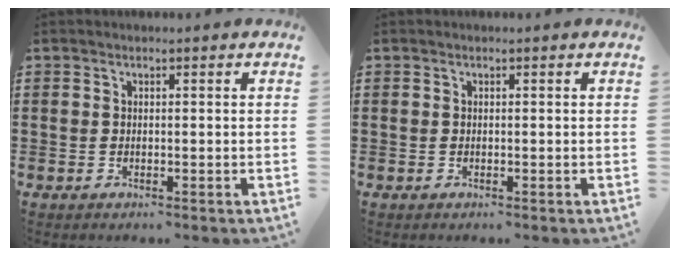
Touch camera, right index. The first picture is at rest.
{"total": 0.0}